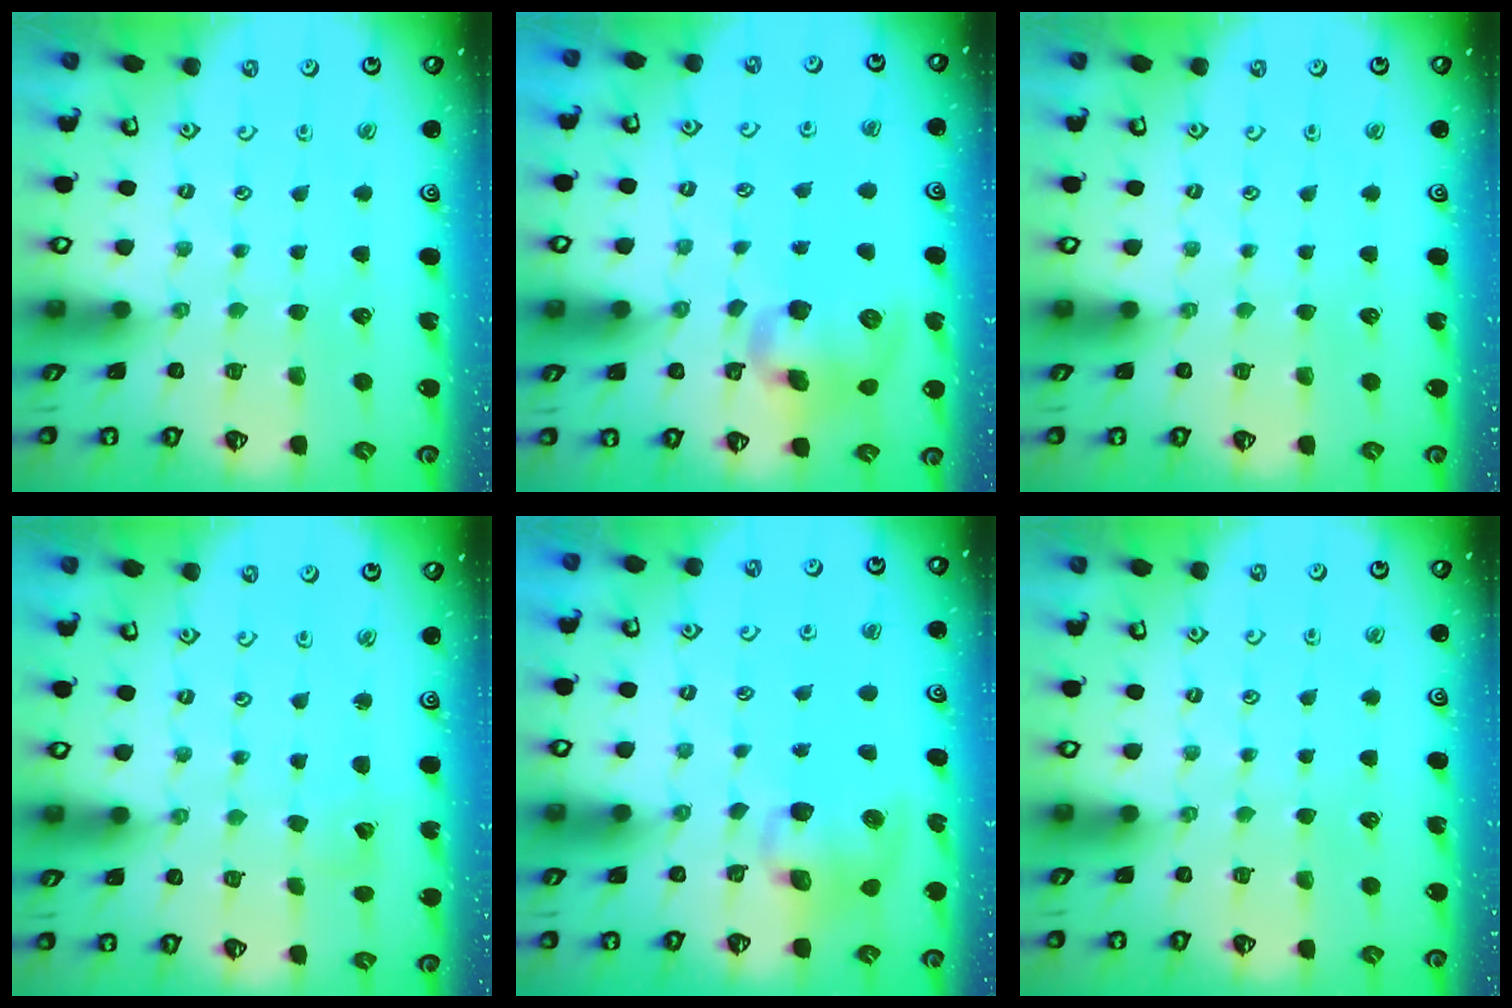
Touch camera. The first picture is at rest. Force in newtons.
{"total": 10.7, "press": 10.5, "slide": 1.8}
{"total": 0.0}
{"total": 2.9, "press": 2.9, "slide": 0.3}
{"total": 9.2, "press": 9.1, "slide": 1.4}
{"total": 0.0}